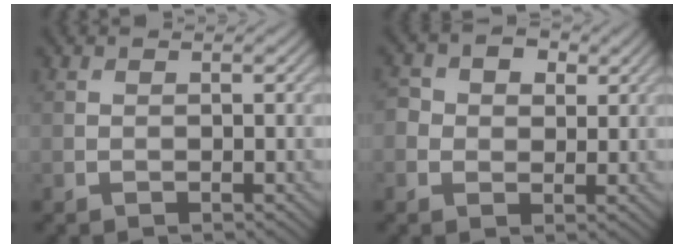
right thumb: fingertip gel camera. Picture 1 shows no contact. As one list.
[{"total": 4.5, "force": [1.2, 3.8, 2.1], "torque": [-0.052, 0.003, 0.011]}]